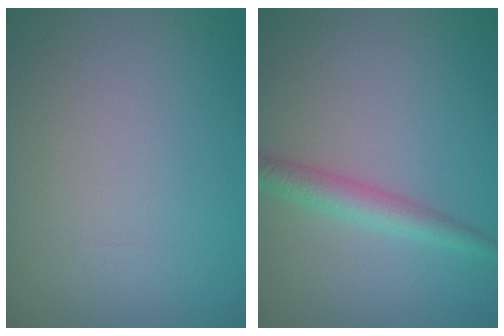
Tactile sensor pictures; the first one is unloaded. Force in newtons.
{"total": 2.6, "press": 2.6, "slide": 0.1}